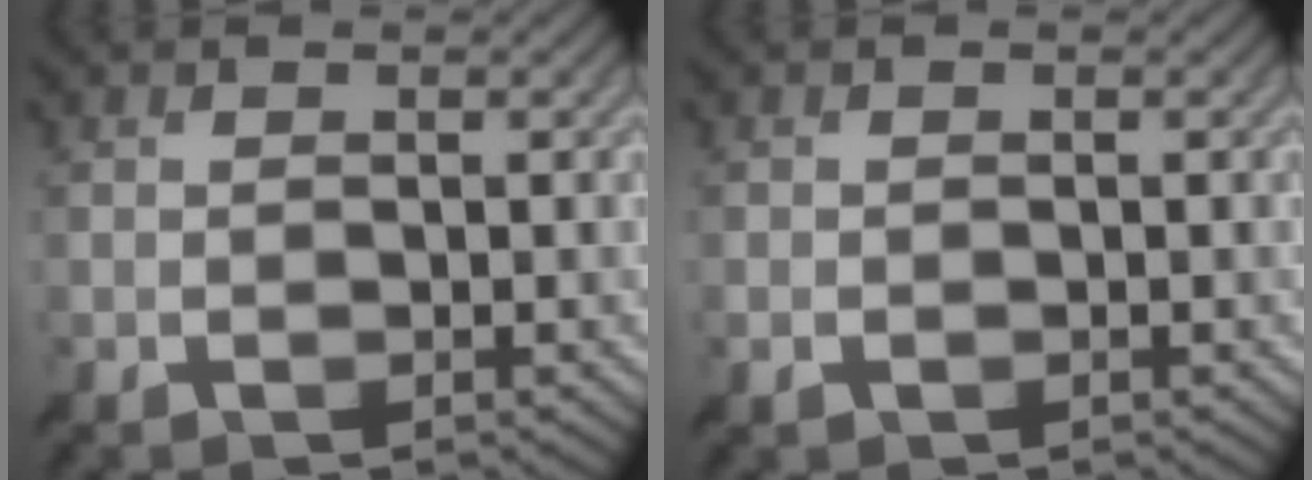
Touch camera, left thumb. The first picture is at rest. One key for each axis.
{"total": 1.2, "fx": -0.6, "fy": 0.7, "fz": 0.8, "tx": -0.021, "ty": -0.004, "tz": -0.010}